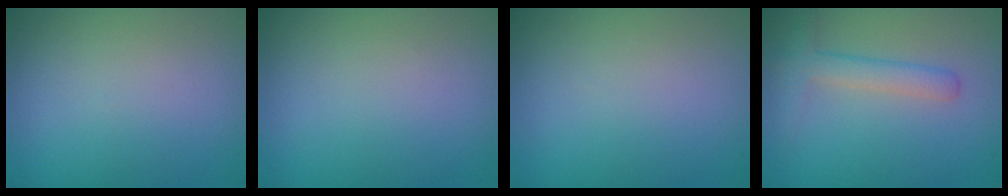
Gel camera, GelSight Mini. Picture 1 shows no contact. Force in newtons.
{"total": 0.0}
{"total": 0.0}
{"total": 2.7, "press": 2.7, "slide": 0.1}